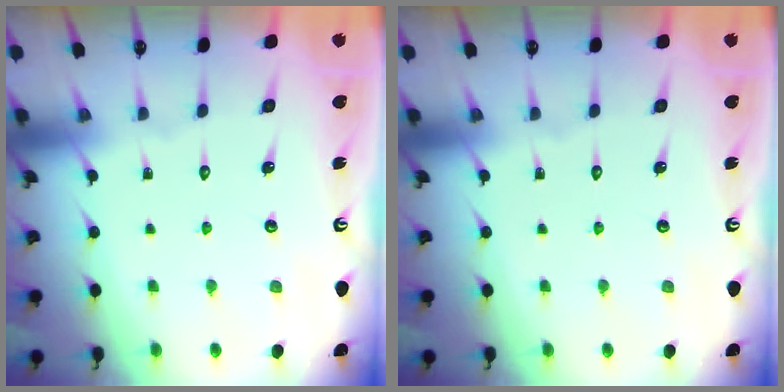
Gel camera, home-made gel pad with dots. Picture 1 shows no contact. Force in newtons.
{"total": 0.0}